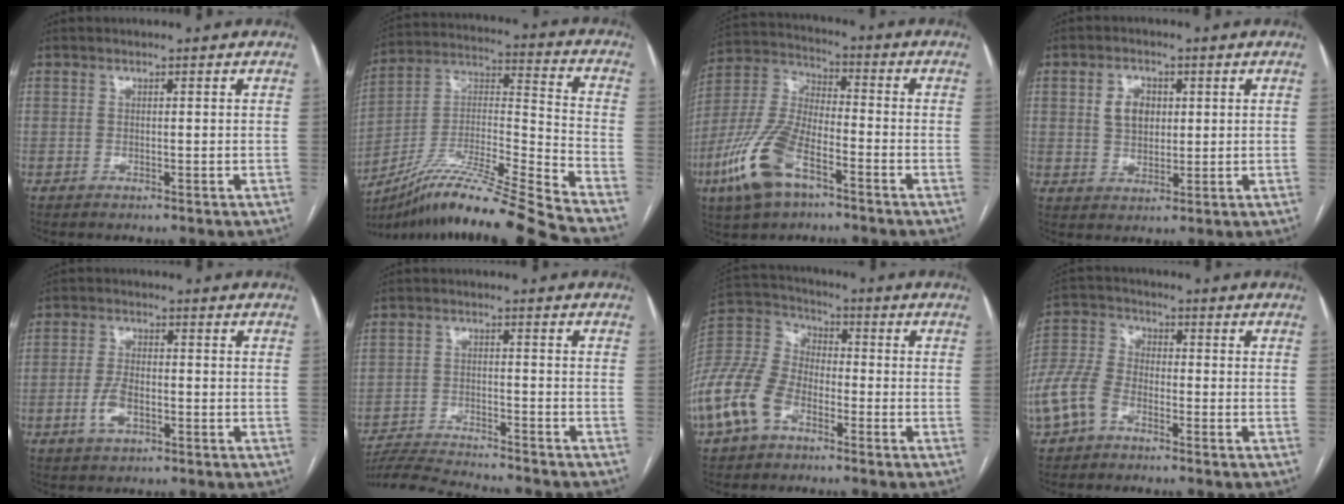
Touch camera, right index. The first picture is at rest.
{"total": 21.1, "force": [-17.8, -2.1, 11.1], "torque": [-0.209, -0.005, -0.319]}
{"total": 14.1, "force": [-7.2, 5.5, 10.7], "torque": [-0.249, -0.003, -0.139]}
{"total": 5.0, "force": [1.3, 3.5, 3.2], "torque": [-0.060, 0.008, 0.030]}
{"total": 4.8, "force": [-1.7, 2.2, 3.8], "torque": [-0.081, 0.001, -0.029]}
{"total": 13.9, "force": [-13.1, 0.7, 4.8], "torque": [-0.079, -0.013, -0.199]}
{"total": 16.4, "force": [-8.0, 10.2, 10.0], "torque": [-0.267, 0.013, -0.163]}
{"total": 8.4, "force": [-4.3, 5.0, 5.2], "torque": [-0.143, 0.007, -0.089]}